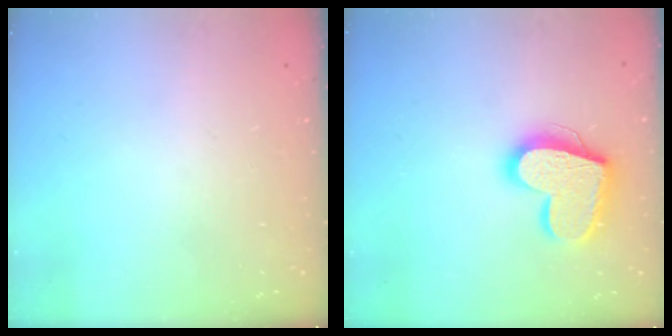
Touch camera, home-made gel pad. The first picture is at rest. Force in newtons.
{"total": 17.7, "press": 17.7, "slide": 1.5}